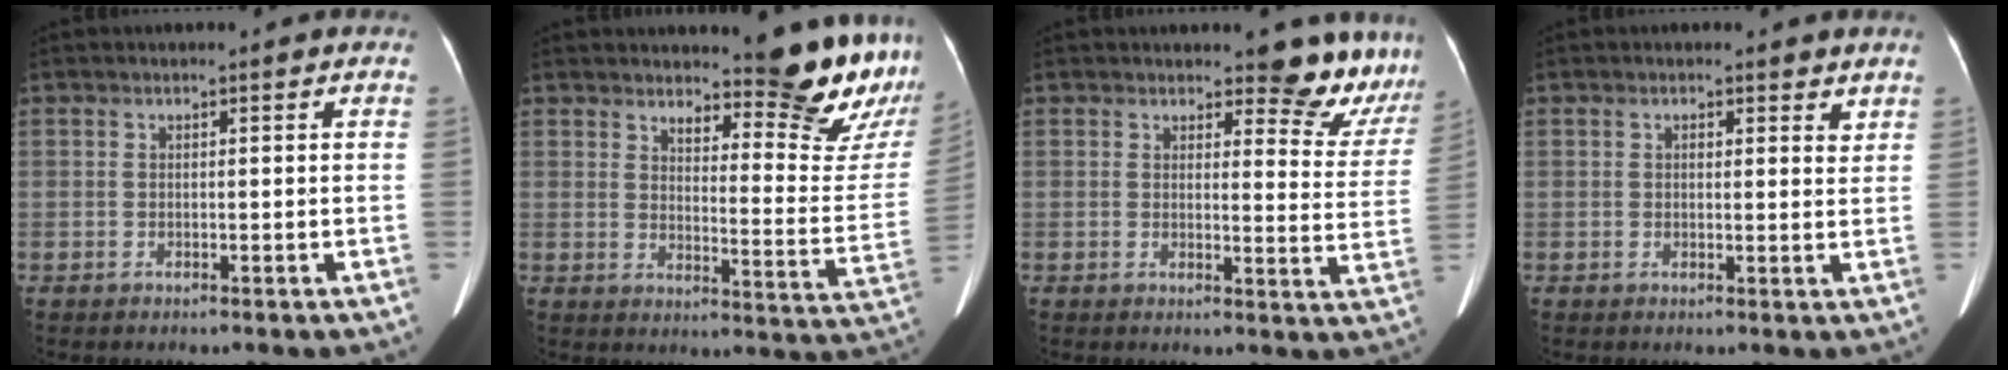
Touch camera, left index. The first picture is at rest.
{"total": 15.3, "force": [13.7, 1.5, 6.5], "torque": [-0.075, -0.092, 0.157]}
{"total": 8.8, "force": [8.0, 2.6, 2.6], "torque": [0.001, -0.031, 0.067]}
{"total": 2.7, "force": [1.7, 1.3, 1.6], "torque": [-0.018, 0.007, 0.022]}